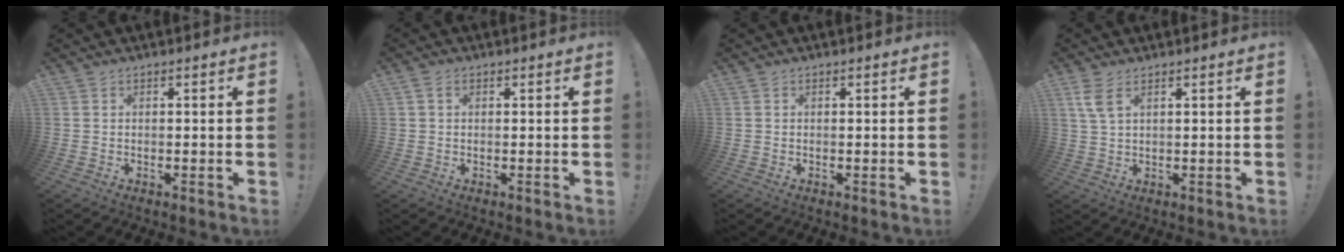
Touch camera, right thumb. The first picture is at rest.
{"total": 1.5, "force": [0.5, 1.1, 0.9], "torque": [-0.021, 0.006, 0.011]}
{"total": 0.0}
{"total": 5.2, "force": [2.6, 2.1, 4.0], "torque": [-0.076, -0.004, 0.049]}